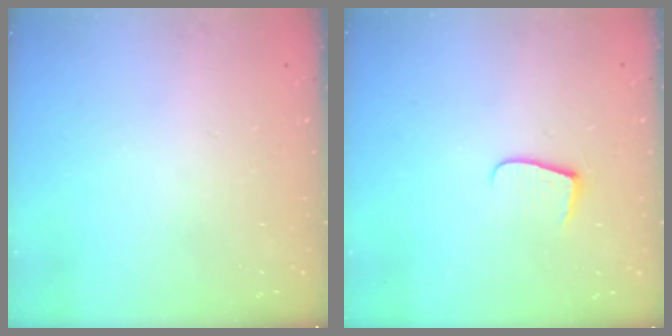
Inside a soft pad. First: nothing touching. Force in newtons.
{"total": 6.2, "press": 6.2, "slide": 0.6}